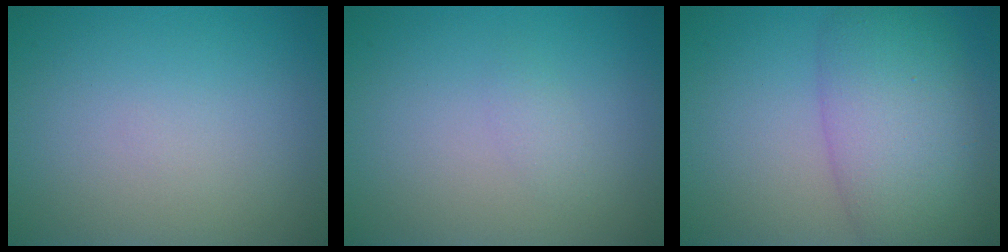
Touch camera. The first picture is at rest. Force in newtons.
{"total": 0.9, "press": 0.9, "slide": 0.0}
{"total": 8.4, "press": 8.4, "slide": 0.2}